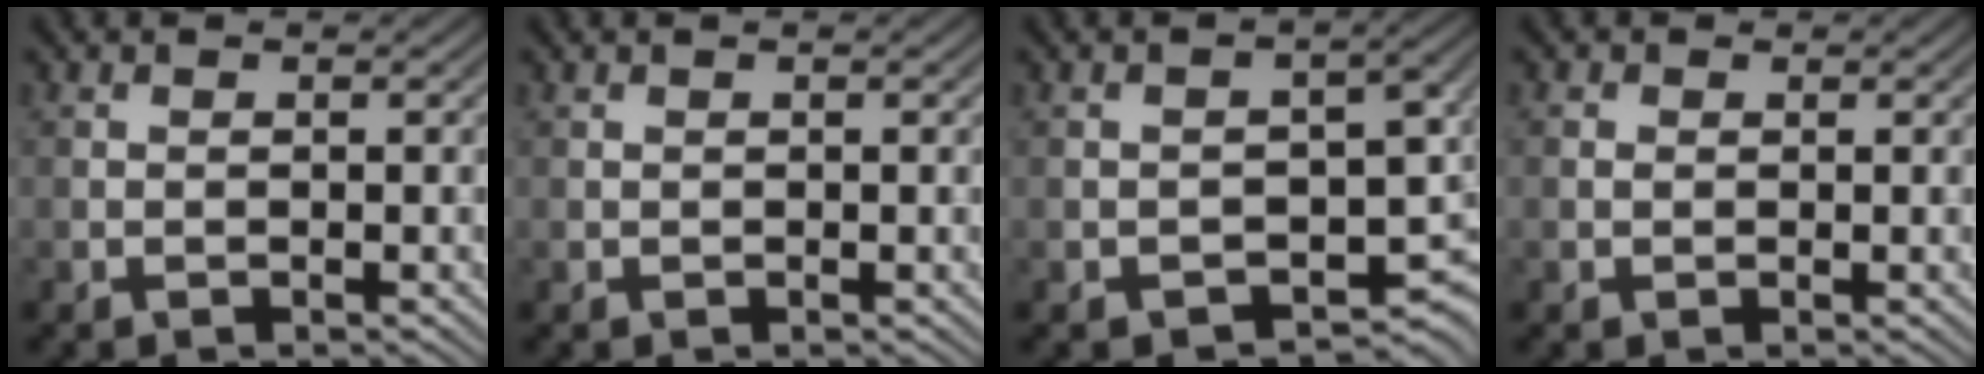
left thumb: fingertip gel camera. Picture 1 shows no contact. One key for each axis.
{"total": 0.0}
{"total": 7.3, "fx": -1.5, "fy": 4.9, "fz": 5.1, "tx": -0.062, "ty": -0.022, "tz": -0.018}
{"total": 0.7, "fx": 0.2, "fy": 0.6, "fz": 0.2, "tx": -0.006, "ty": -0.001, "tz": 0.000}